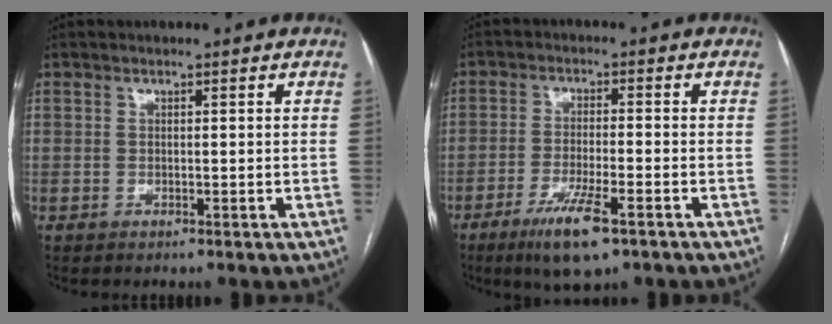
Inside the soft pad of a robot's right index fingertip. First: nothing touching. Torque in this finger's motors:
{"motor_torque": [0.49, -0.26, 0.16, 0.07]}